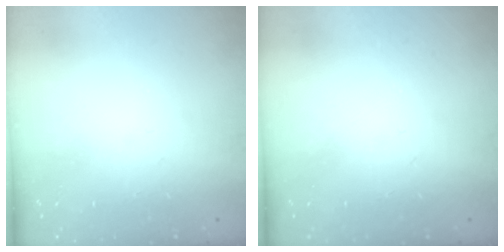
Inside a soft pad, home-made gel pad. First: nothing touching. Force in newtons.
{"total": 0.0}